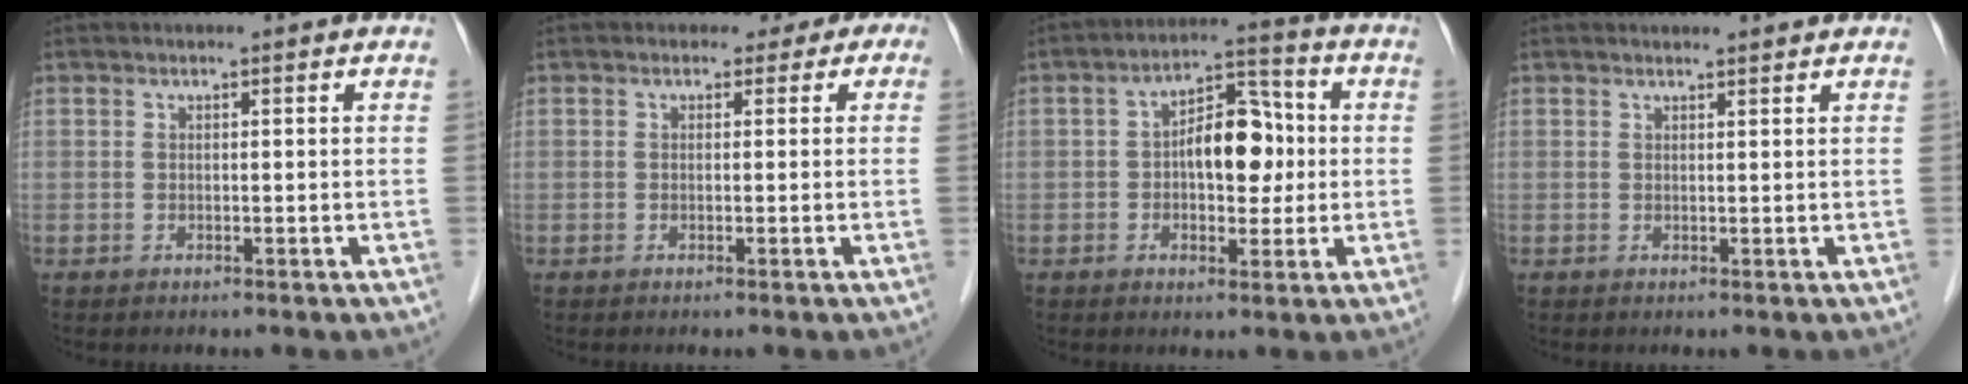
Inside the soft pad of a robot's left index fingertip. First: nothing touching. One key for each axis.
{"total": 2.7, "fx": 0.8, "fy": 2.5, "fz": 0.9, "tx": -0.002, "ty": 0.015, "tz": -0.003}
{"total": 8.6, "fx": 0.0, "fy": 4.4, "fz": 7.3, "tx": -0.118, "ty": 0.033, "tz": 0.000}
{"total": 1.5, "fx": 1.5, "fy": 0.1, "fz": 0.3, "tx": -0.010, "ty": 0.004, "tz": 0.023}